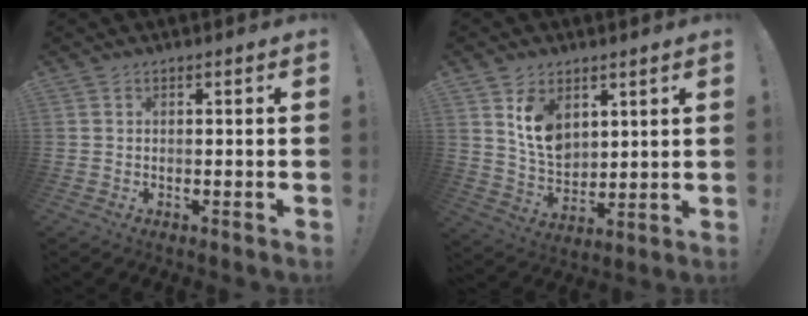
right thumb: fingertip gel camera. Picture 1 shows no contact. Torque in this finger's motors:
{"motor_torque": [0.49, 1.17, 0.07, 0.22, 0.03]}